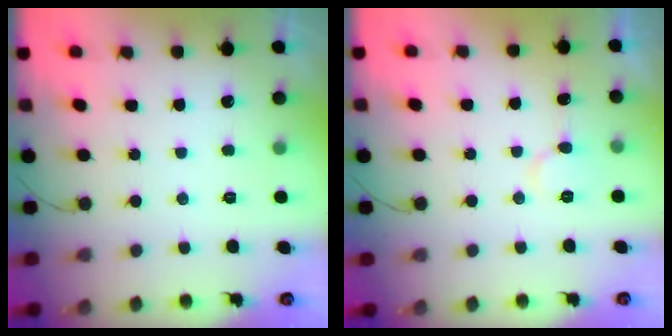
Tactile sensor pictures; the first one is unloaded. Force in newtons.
{"total": 5.9, "press": 5.9, "slide": 0.5}